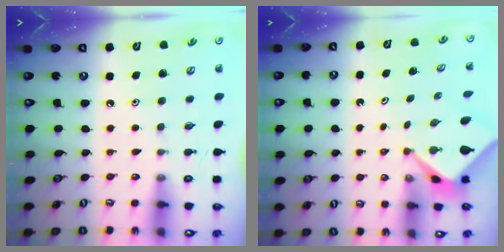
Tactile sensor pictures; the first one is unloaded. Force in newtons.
{"total": 2.1, "press": 2.1, "slide": 0.3}